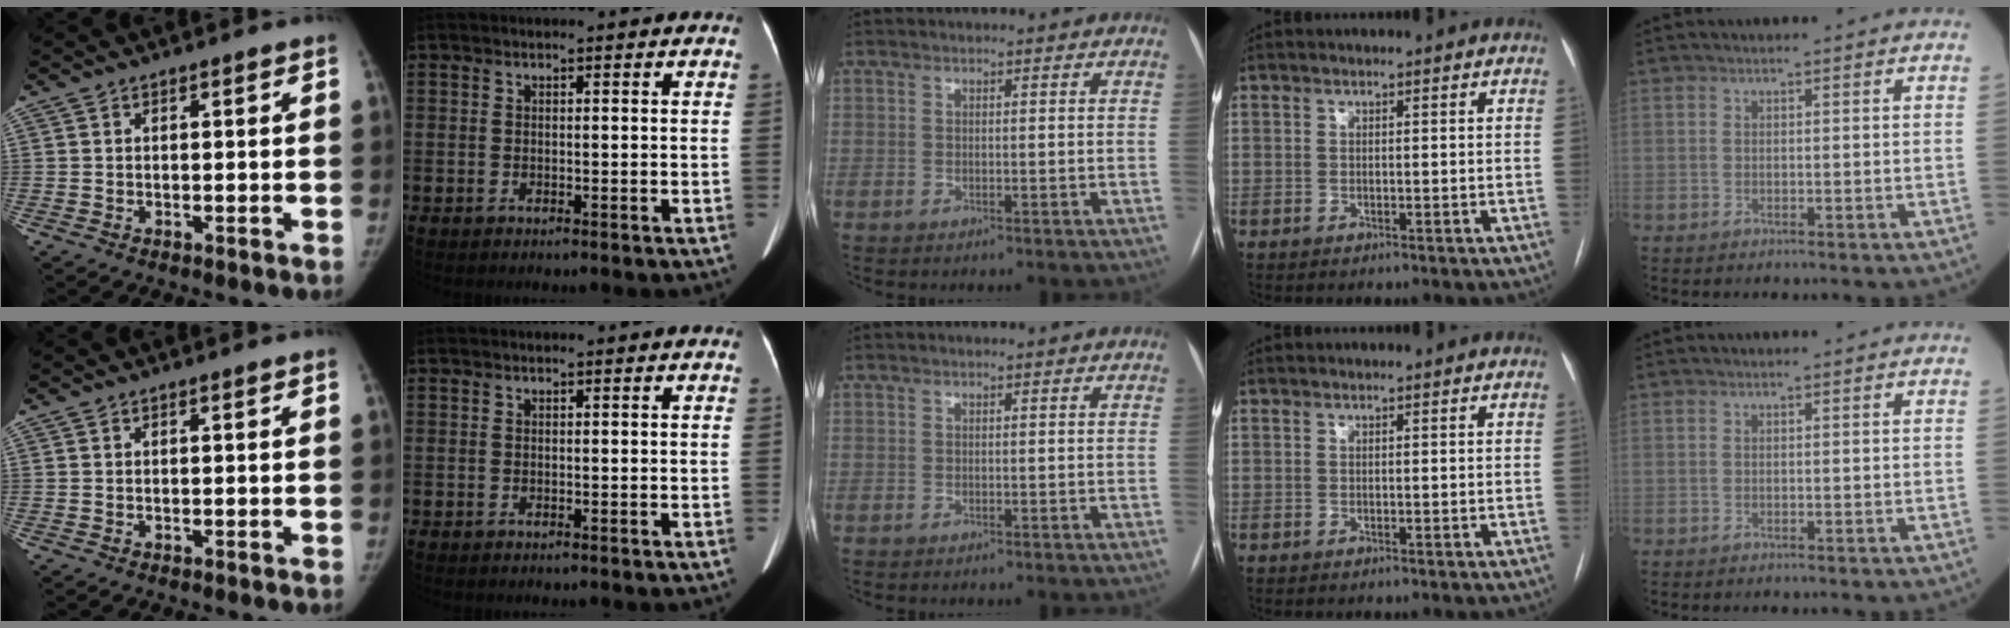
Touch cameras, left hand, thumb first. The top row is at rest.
{}